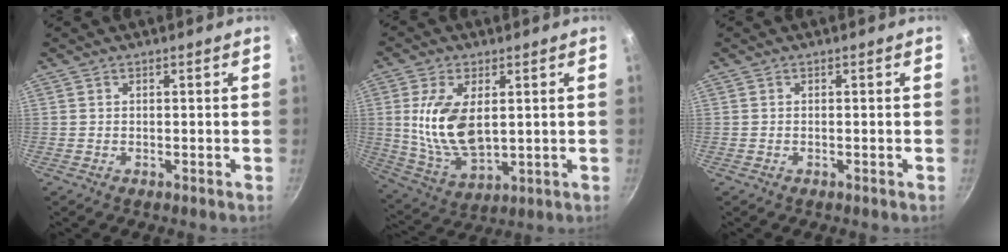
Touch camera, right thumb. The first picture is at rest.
{"total": 13.3, "force": [2.1, 7.2, 11.0], "torque": [-0.206, -0.019, 0.050]}
{"total": 0.0}